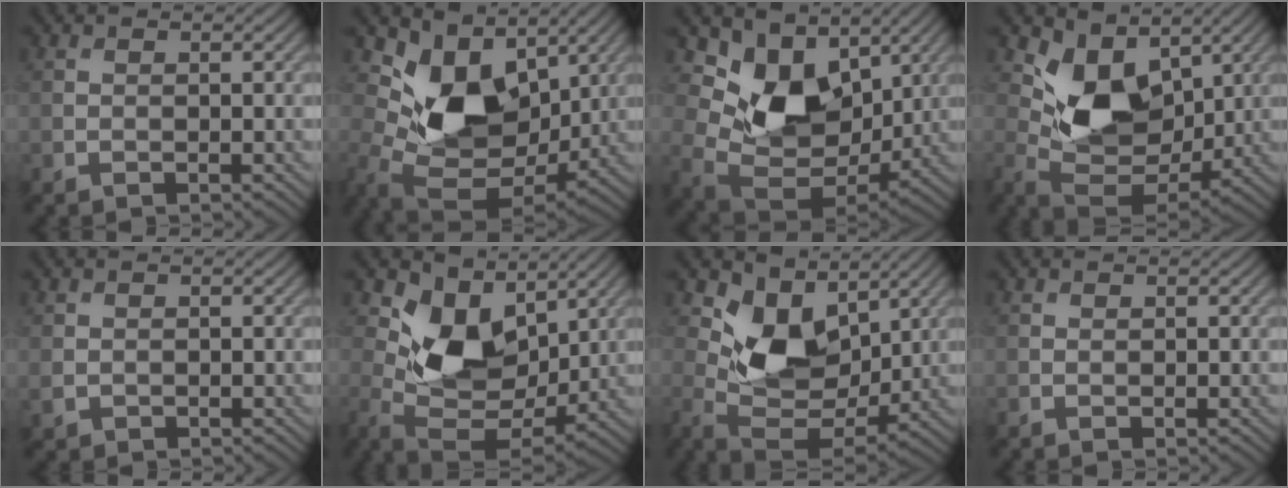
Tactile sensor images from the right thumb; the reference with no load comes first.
{"total": 12.3, "force": [3.4, 8.6, 8.2], "torque": [-0.163, -0.012, 0.060]}
{"total": 12.3, "force": [4.6, 8.4, 7.7], "torque": [-0.147, -0.005, 0.081]}
{"total": 9.4, "force": [3.7, 6.1, 6.1], "torque": [-0.128, -0.019, 0.068]}
{"total": 1.1, "force": [0.0, 1.0, 0.4], "torque": [-0.014, -0.006, 0.002]}
{"total": 10.4, "force": [3.9, 6.5, 7.1], "torque": [-0.147, -0.014, 0.071]}
{"total": 9.3, "force": [4.0, 5.7, 6.1], "torque": [-0.126, -0.017, 0.073]}
{"total": 0.0}